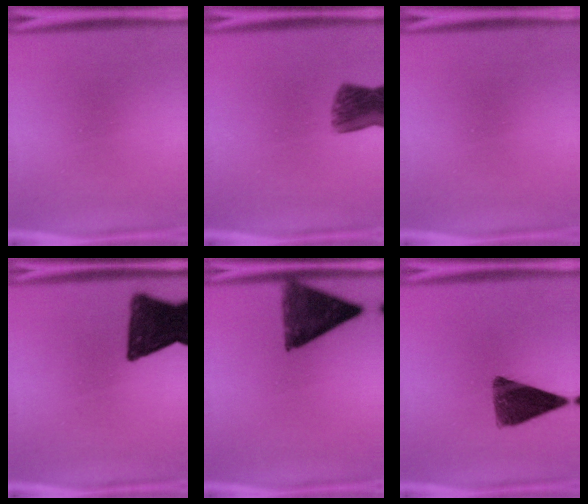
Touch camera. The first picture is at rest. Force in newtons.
{"total": 7.5}
{"total": 0.0}
{"total": 15.0}
{"total": 7.8}
{"total": 10.3}